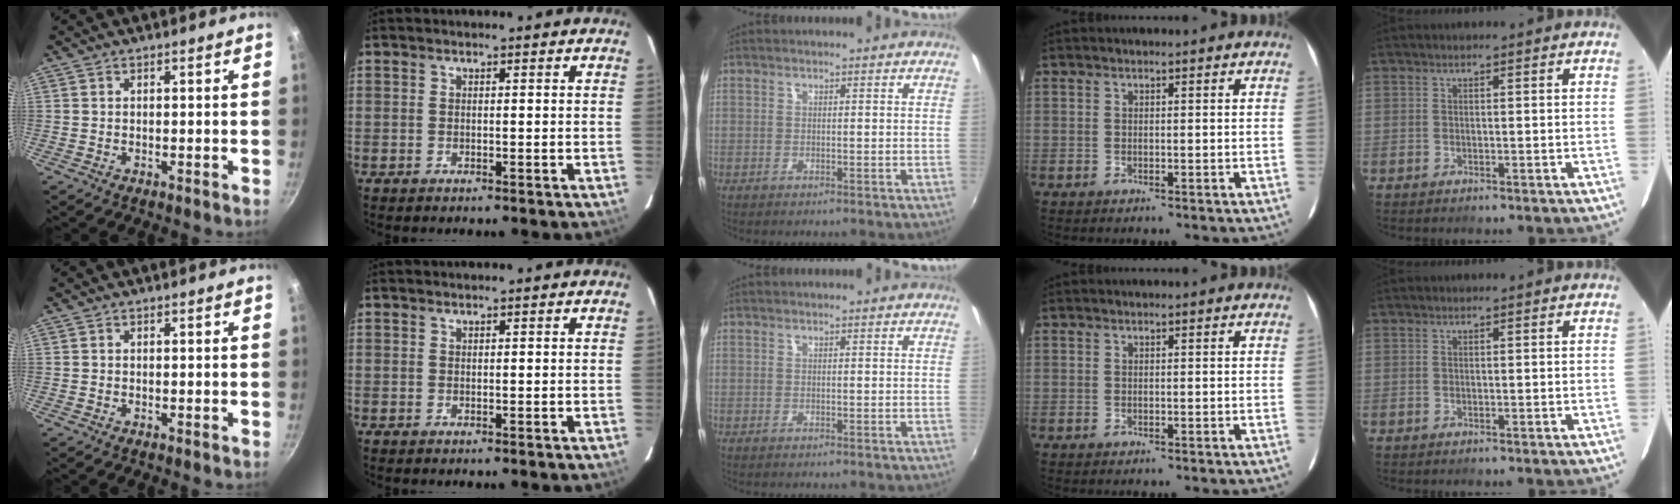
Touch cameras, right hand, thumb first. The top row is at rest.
{"index": {"total": 0.7, "force": [0.3, -0.4, -0.5], "torque": [0.007, -0.001, 0.006]}}